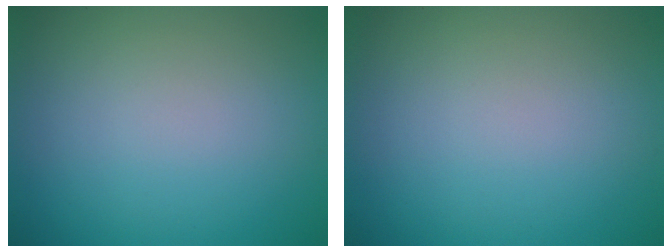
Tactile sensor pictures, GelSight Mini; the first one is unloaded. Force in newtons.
{"total": 0.0}